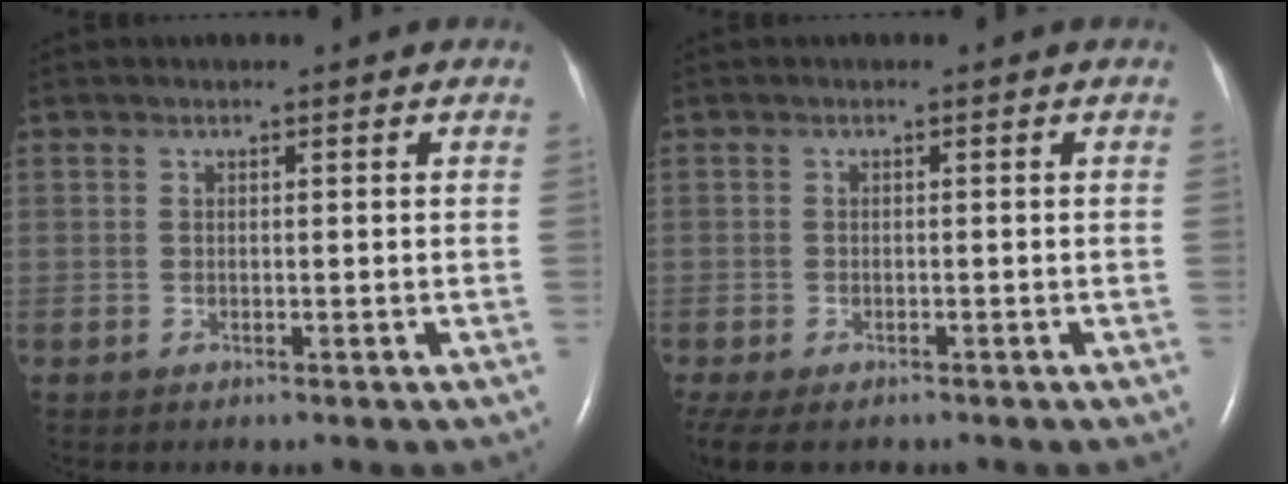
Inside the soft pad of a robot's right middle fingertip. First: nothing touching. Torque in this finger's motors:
{"motor_torque": [0.58, -0.64, 0.12, 0.03]}